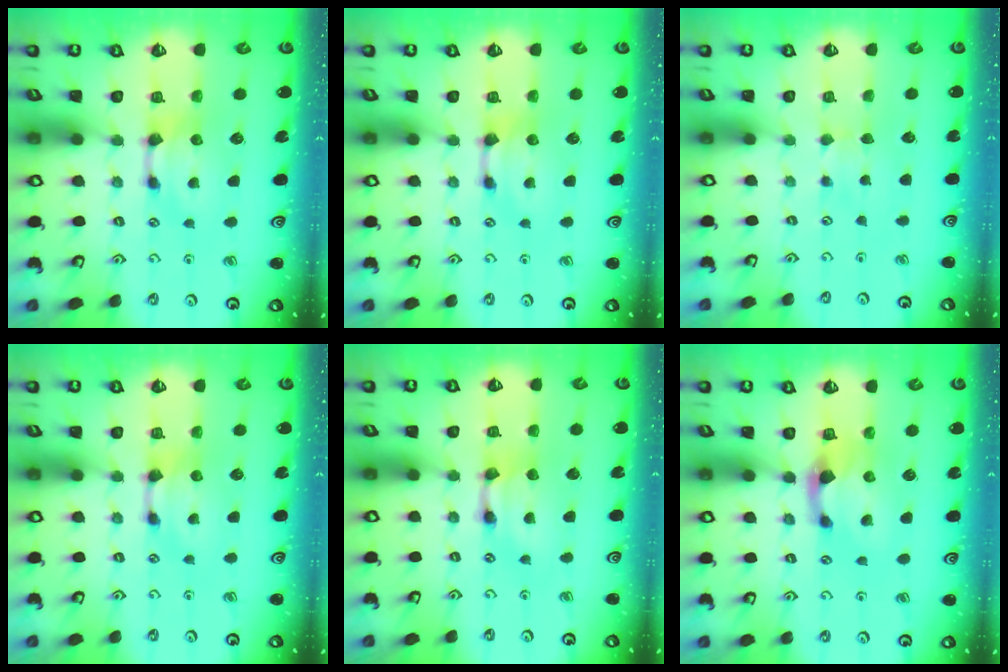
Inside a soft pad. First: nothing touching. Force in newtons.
{"total": 0.0}
{"total": 2.4, "press": 2.3, "slide": 0.5}
{"total": 0.0}
{"total": 1.8, "press": 1.8, "slide": 0.2}
{"total": 1.7, "press": 1.3, "slide": 1.1}